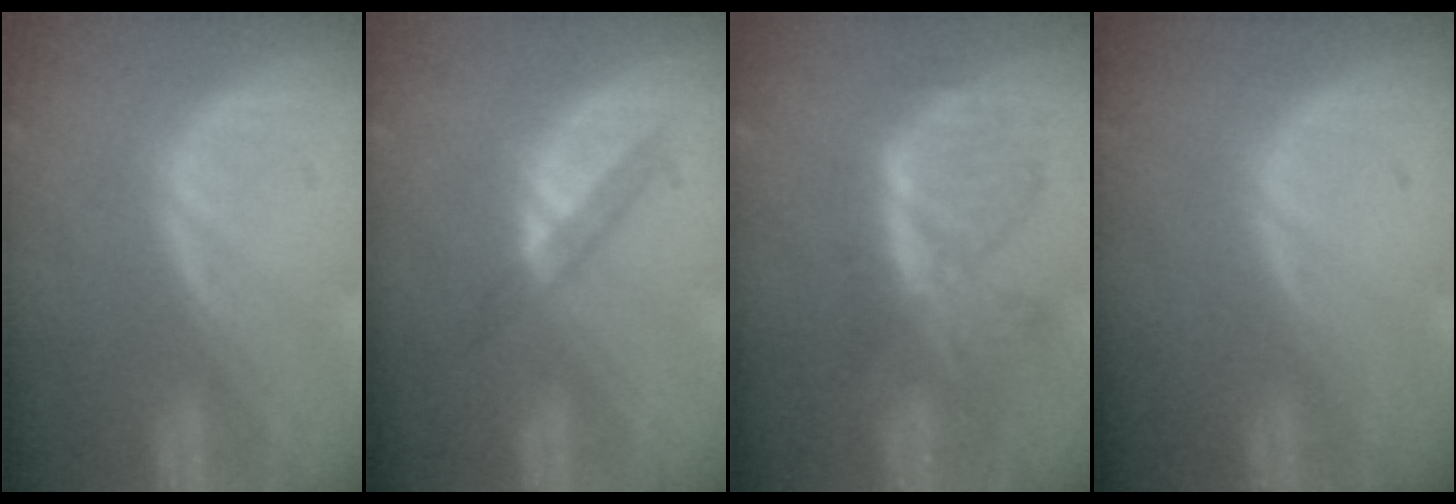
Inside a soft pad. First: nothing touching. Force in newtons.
{"total": 2.9, "press": 2.8, "slide": 1.0}
{"total": 7.8, "press": 7.0, "slide": 3.5}
{"total": 0.0}